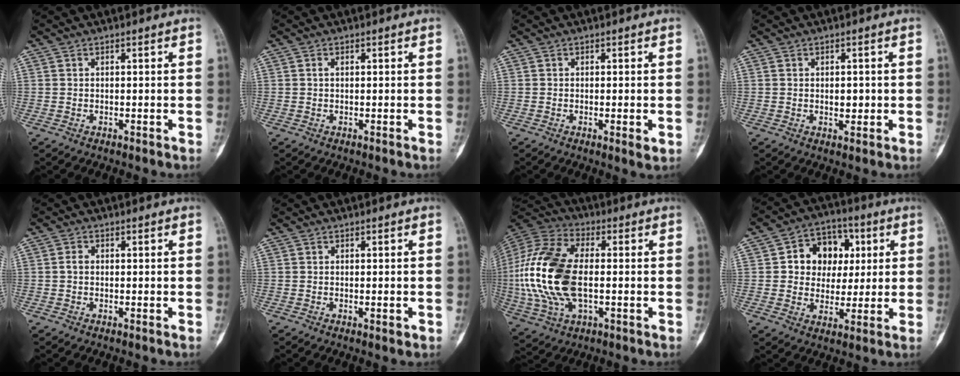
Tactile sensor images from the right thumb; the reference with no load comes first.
{"total": 0.6, "force": [0.1, 0.2, 0.6], "torque": [-0.013, 0.000, -0.001]}
{"total": 2.2, "force": [-0.4, 0.5, 2.1], "torque": [-0.034, -0.007, -0.005]}
{"total": 2.1, "force": [0.0, 1.3, 1.6], "torque": [-0.012, -0.001, 0.001]}
{"total": 1.2, "force": [-0.3, 0.7, 0.9], "torque": [-0.016, 0.001, -0.008]}
{"total": 1.2, "force": [-0.4, 0.4, 1.1], "torque": [-0.014, -0.003, -0.003]}
{"total": 21.5, "force": [-1.2, 11.8, 18.0], "torque": [-0.394, 0.006, -0.020]}
{"total": 12.0, "force": [2.4, 9.7, 6.6], "torque": [-0.046, 0.010, 0.035]}